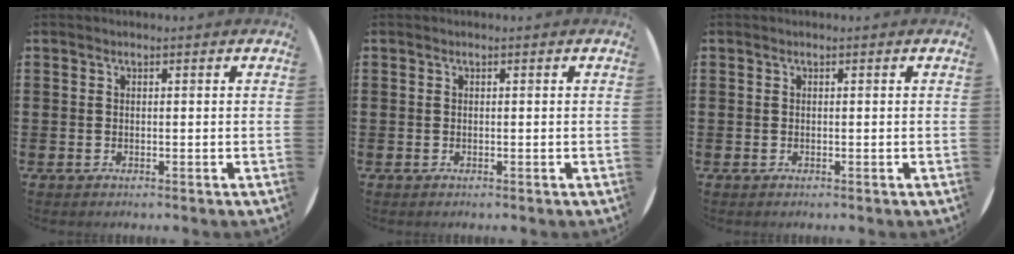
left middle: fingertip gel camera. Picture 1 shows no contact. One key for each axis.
{"total": 0.0}
{"total": 0.0}